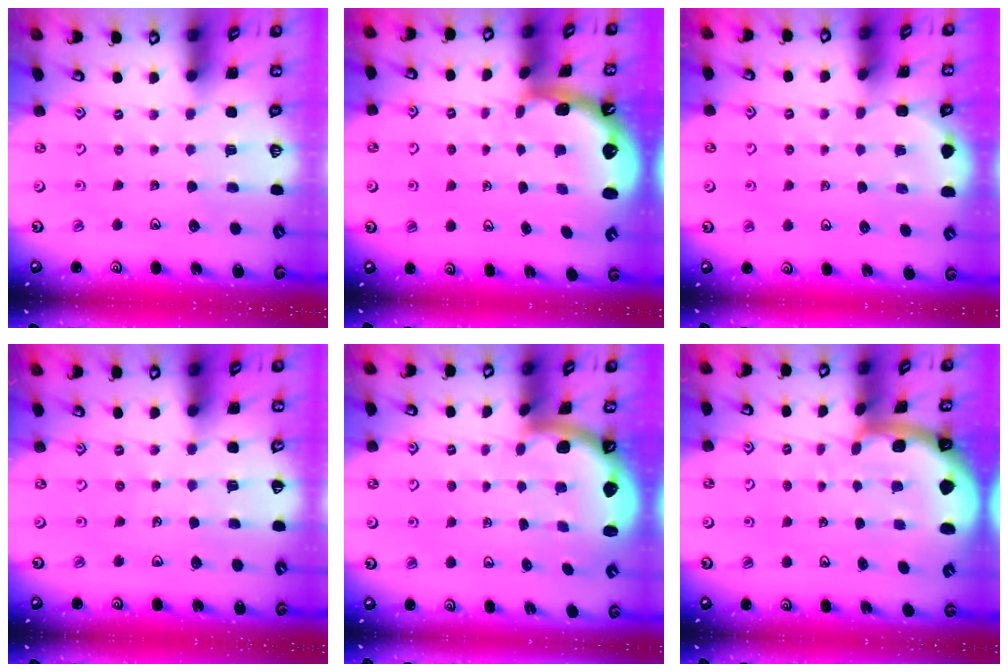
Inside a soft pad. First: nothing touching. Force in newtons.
{"total": 1.6, "press": 1.4, "slide": 0.6}
{"total": 3.0, "press": 2.9, "slide": 0.9}
{"total": 3.9, "press": 3.9, "slide": 0.4}
{"total": 2.4, "press": 2.3, "slide": 0.4}
{"total": 3.1, "press": 3.0, "slide": 0.6}